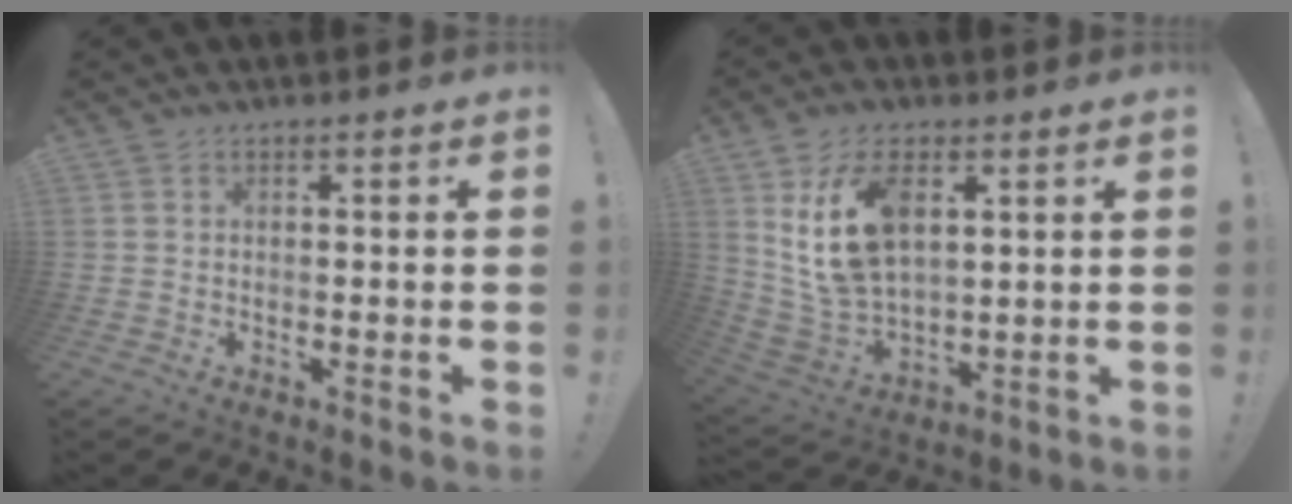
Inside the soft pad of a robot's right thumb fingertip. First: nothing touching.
{"total": 15.4, "force": [6.0, 9.2, 10.8], "torque": [-0.209, -0.022, 0.110]}